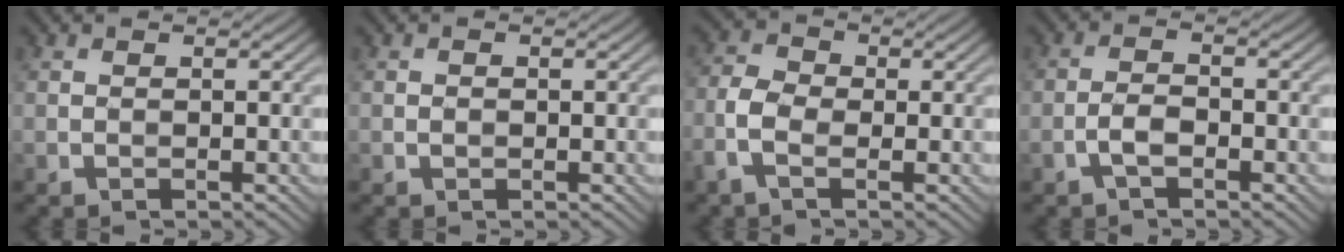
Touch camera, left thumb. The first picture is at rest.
{"total": 0.6, "force": [-0.2, 0.4, 0.4], "torque": [-0.010, 0.000, -0.006]}
{"total": 4.3, "force": [-1.5, 2.5, 3.2], "torque": [-0.082, 0.007, -0.043]}
{"total": 2.7, "force": [-1.6, 0.9, 2.0], "torque": [-0.044, 0.004, -0.038]}